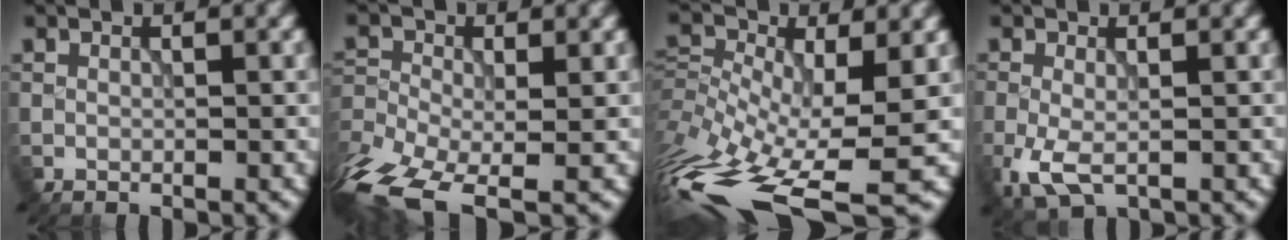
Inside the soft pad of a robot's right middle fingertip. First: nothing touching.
{"total": 9.2, "force": [-5.3, 4.2, 6.2], "torque": [-0.131, -0.021, -0.109]}
{"total": 13.6, "force": [-5.7, 5.1, 11.2], "torque": [-0.238, -0.012, -0.085]}
{"total": 3.4, "force": [-1.0, 1.7, 2.8], "torque": [-0.070, -0.012, -0.019]}